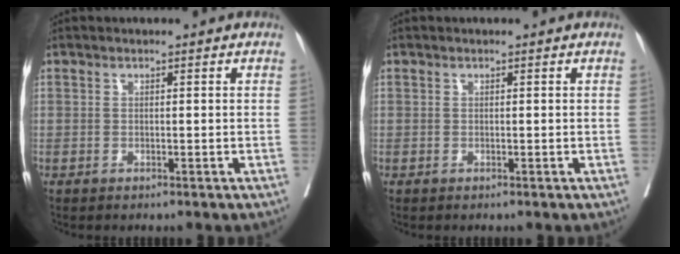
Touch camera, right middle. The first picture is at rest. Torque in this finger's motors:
{"motor_torque": [-0.02, 0.00, -0.01, 0.00]}